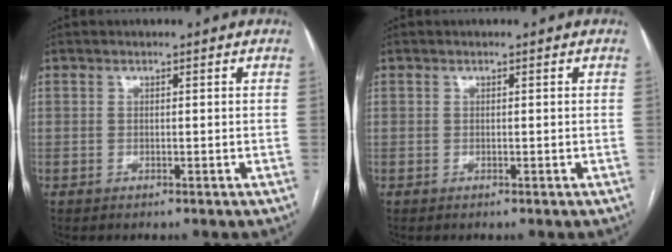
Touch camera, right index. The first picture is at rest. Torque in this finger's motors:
{"motor_torque": [0.00, 0.00, 0.00, 0.01]}